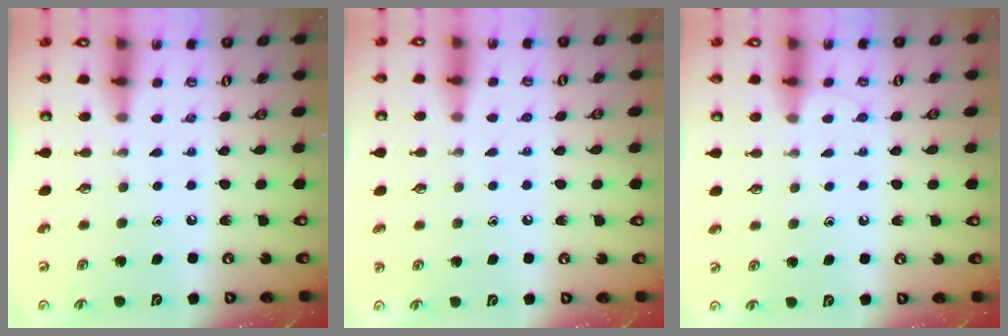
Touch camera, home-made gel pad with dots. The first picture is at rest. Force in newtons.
{"total": 2.3, "press": 2.3, "slide": 0.2}
{"total": 4.6, "press": 4.5, "slide": 0.5}